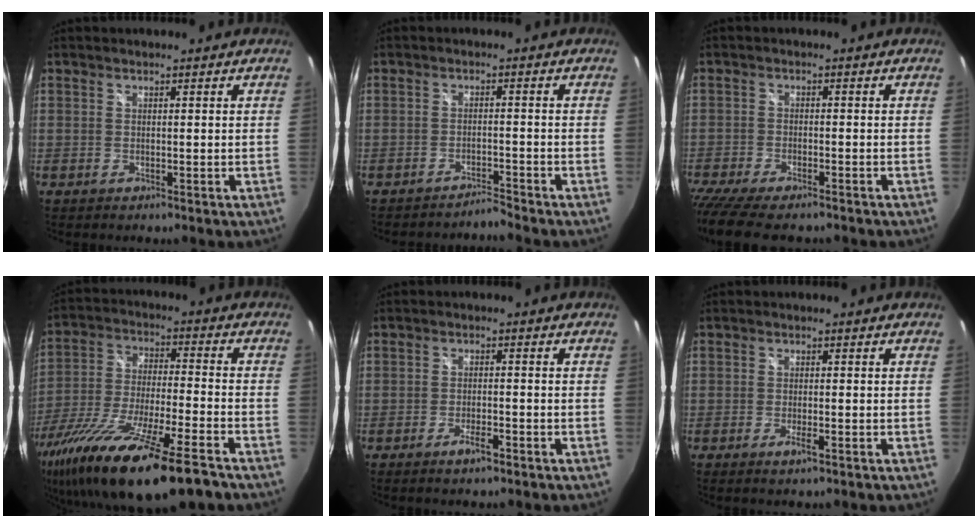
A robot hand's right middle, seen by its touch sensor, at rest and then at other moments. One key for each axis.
{"total": 2.4, "fx": -2.3, "fy": -0.6, "fz": -0.3, "tx": -0.003, "ty": 0.001, "tz": -0.040}
{"total": 11.2, "fx": -9.4, "fy": 2.4, "fz": 5.8, "tx": -0.139, "ty": -0.044, "tz": -0.160}
{"total": 25.5, "fx": -17.8, "fy": 4.7, "fz": 17.6, "tx": -0.342, "ty": -0.069, "tz": -0.303}
{"total": 3.0, "fx": -2.0, "fy": 0.6, "fz": 2.1, "tx": -0.046, "ty": -0.001, "tz": -0.035}
{"total": 2.2, "fx": -1.1, "fy": 0.3, "fz": 1.9, "tx": -0.037, "ty": -0.003, "tz": -0.020}